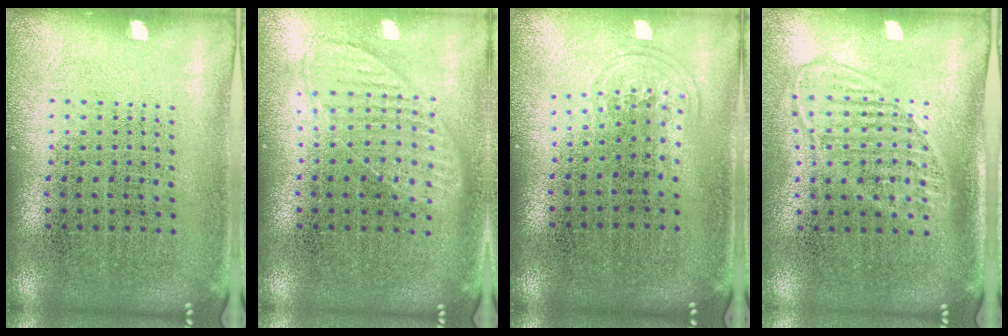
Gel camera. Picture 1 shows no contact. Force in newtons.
{"total": 0.9, "press": 0.9, "slide": 0.2}
{"total": 0.8, "press": 0.5, "slide": 0.7}
{"total": 1.4, "press": 1.1, "slide": 0.7}